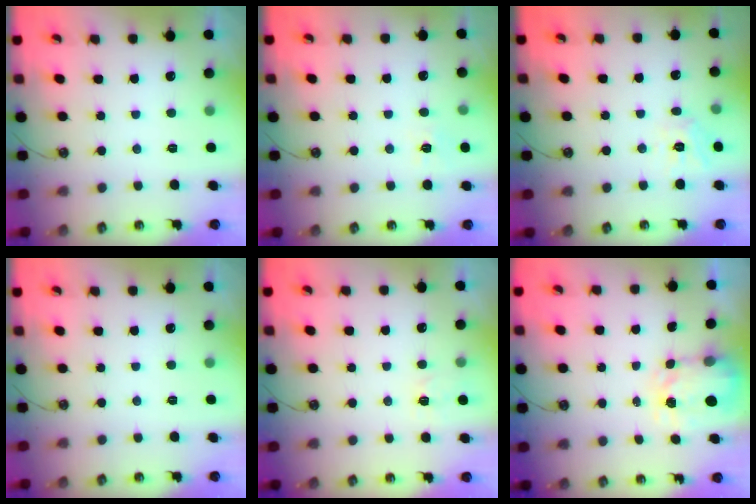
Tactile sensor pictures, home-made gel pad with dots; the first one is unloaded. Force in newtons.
{"total": 6.7, "press": 6.7, "slide": 0.6}
{"total": 9.3, "press": 9.3, "slide": 0.5}
{"total": 0.0}
{"total": 3.9, "press": 3.9, "slide": 0.6}
{"total": 3.8, "press": 3.7, "slide": 0.5}